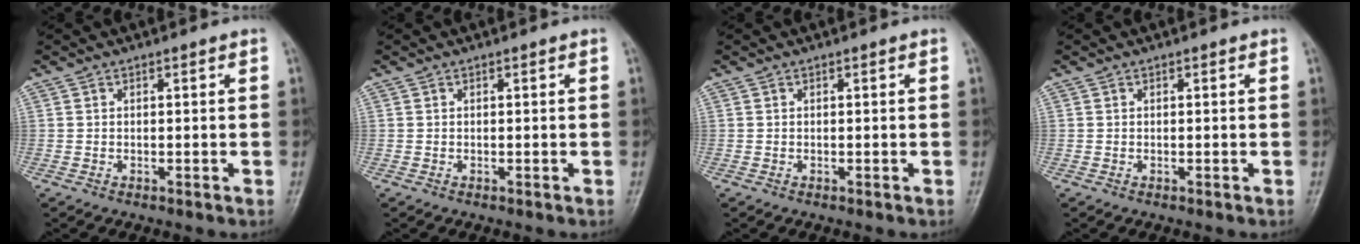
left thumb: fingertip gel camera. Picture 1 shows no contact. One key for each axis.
{"total": 0.0}
{"total": 0.0}
{"total": 0.0}